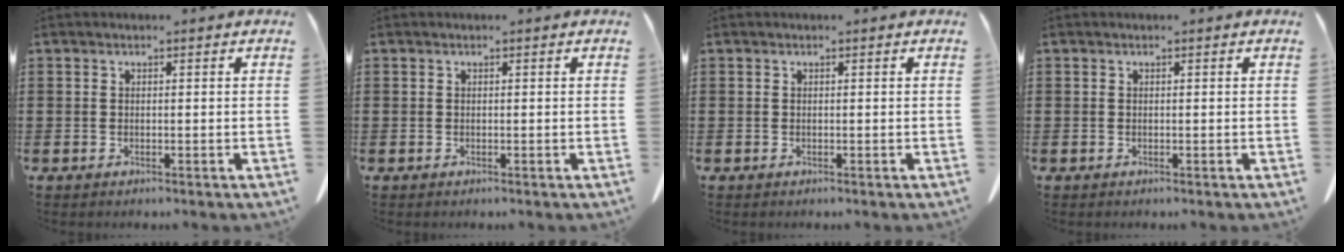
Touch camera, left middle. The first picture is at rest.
{"total": 0.0}
{"total": 0.0}
{"total": 0.0}